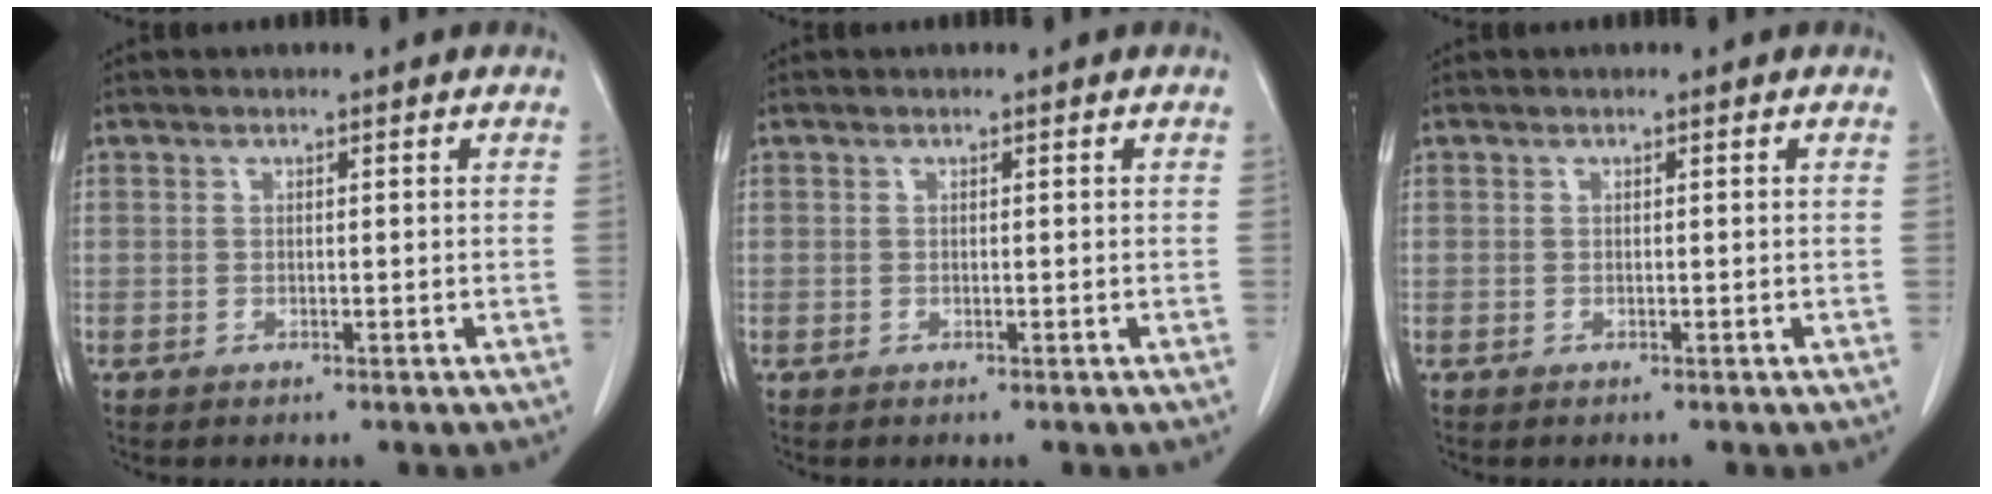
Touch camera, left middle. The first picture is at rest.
{"total": 0.0}
{"total": 0.0}